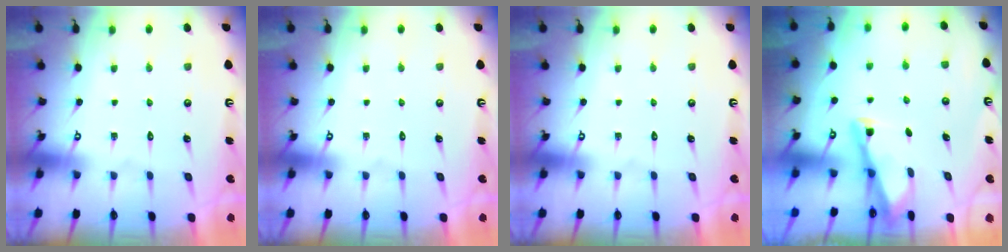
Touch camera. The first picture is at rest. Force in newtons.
{"total": 0.0}
{"total": 0.0}
{"total": 3.0, "press": 3.0, "slide": 0.3}